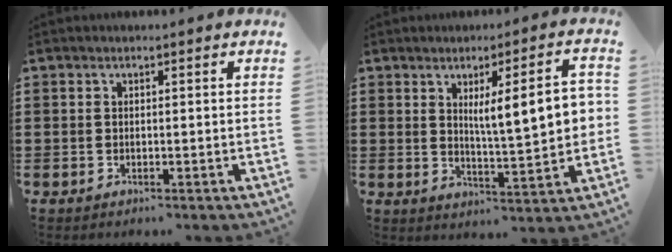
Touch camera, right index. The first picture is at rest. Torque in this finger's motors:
{"motor_torque": [1.79, -0.12, 0.43, 0.14]}